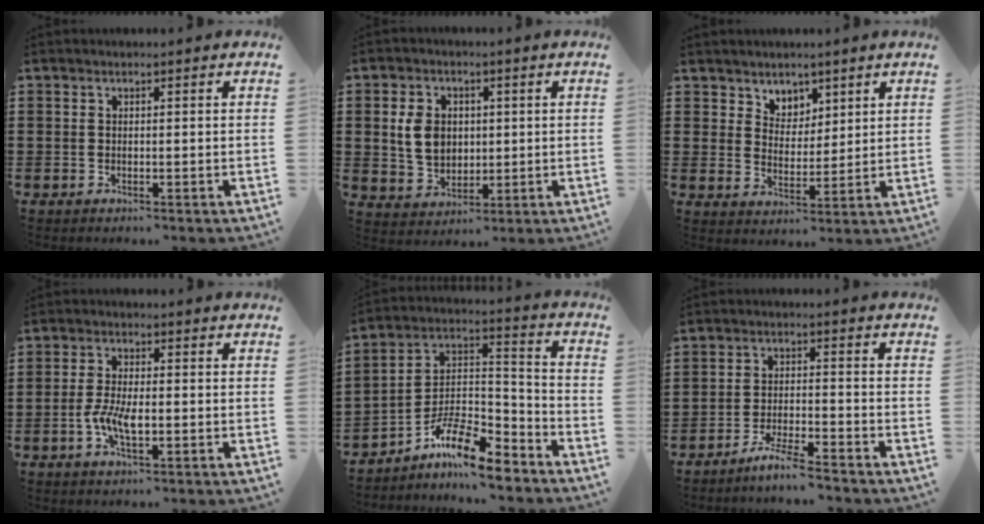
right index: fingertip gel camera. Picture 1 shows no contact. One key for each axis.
{"total": 6.3, "fx": 0.8, "fy": 4.8, "fz": 4.0, "tx": -0.095, "ty": 0.008, "tz": 0.007}
{"total": 4.3, "fx": 3.2, "fy": 2.9, "fz": 0.0, "tx": -0.020, "ty": 0.005, "tz": 0.060}
{"total": 5.1, "fx": -1.4, "fy": 1.9, "fz": 4.6, "tx": -0.105, "ty": -0.003, "tz": -0.032}
{"total": 9.8, "fx": -8.0, "fy": 2.4, "fz": 5.1, "tx": -0.096, "ty": 0.016, "tz": -0.157}
{"total": 4.9, "fx": -4.5, "fy": -0.4, "fz": 1.9, "tx": -0.046, "ty": -0.009, "tz": -0.090}